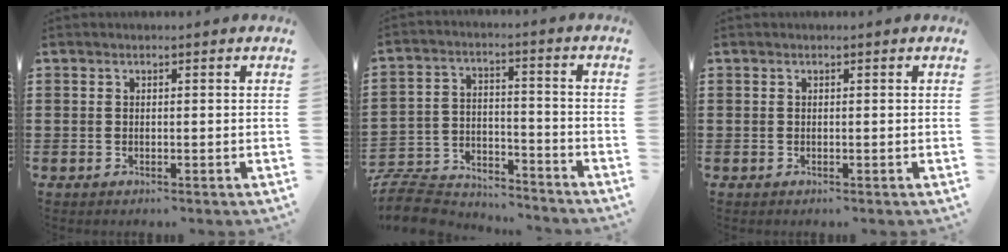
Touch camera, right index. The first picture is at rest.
{"total": 9.1, "force": [-8.7, 2.0, 1.6], "torque": [-0.043, 0.020, -0.175]}
{"total": 0.0}